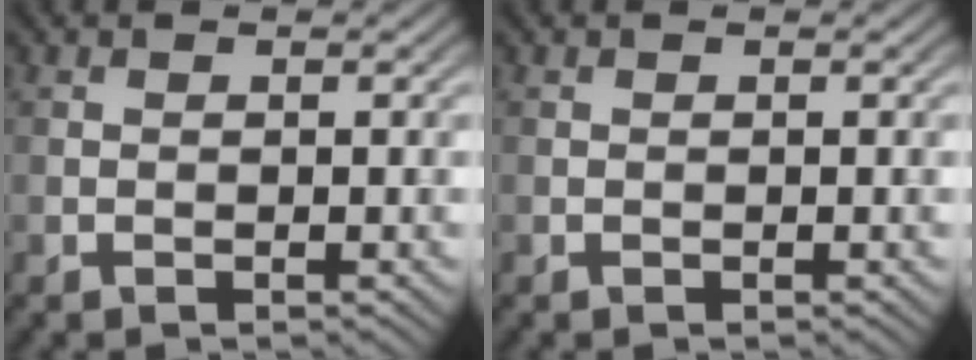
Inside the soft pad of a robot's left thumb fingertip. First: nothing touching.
{"total": 0.0}